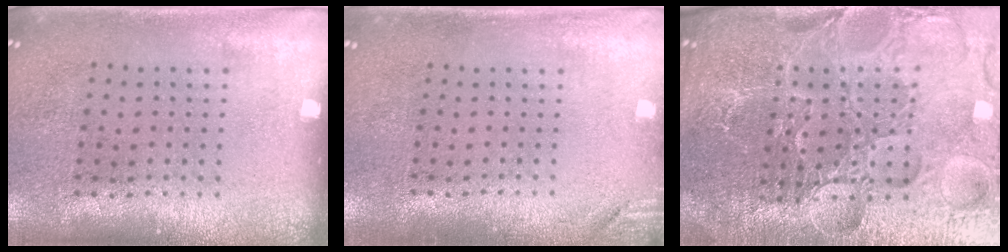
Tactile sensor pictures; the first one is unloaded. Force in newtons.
{"total": 1.3, "press": 1.2, "slide": 0.3}
{"total": 6.2, "press": 5.6, "slide": 2.8}